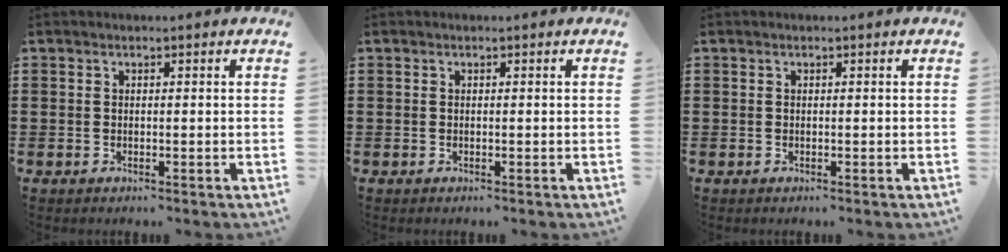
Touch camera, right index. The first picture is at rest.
{"total": 0.0}
{"total": 0.0}